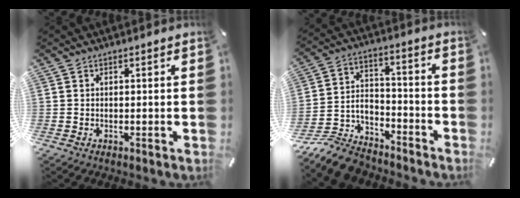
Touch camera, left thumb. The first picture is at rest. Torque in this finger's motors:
{"motor_torque": [-0.66, 0.75, 0.04, 0.23, 0.00]}